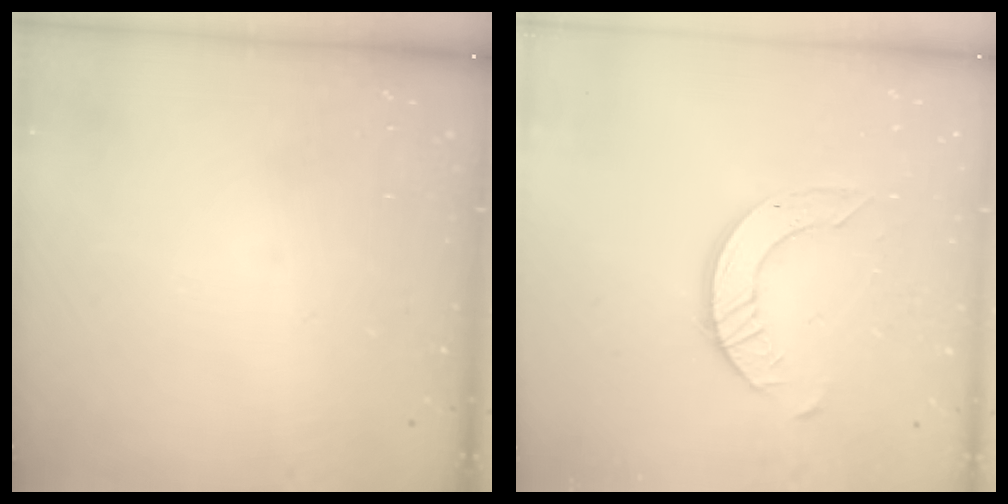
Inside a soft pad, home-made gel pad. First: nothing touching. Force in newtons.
{"total": 8.0, "press": 7.9, "slide": 0.8}